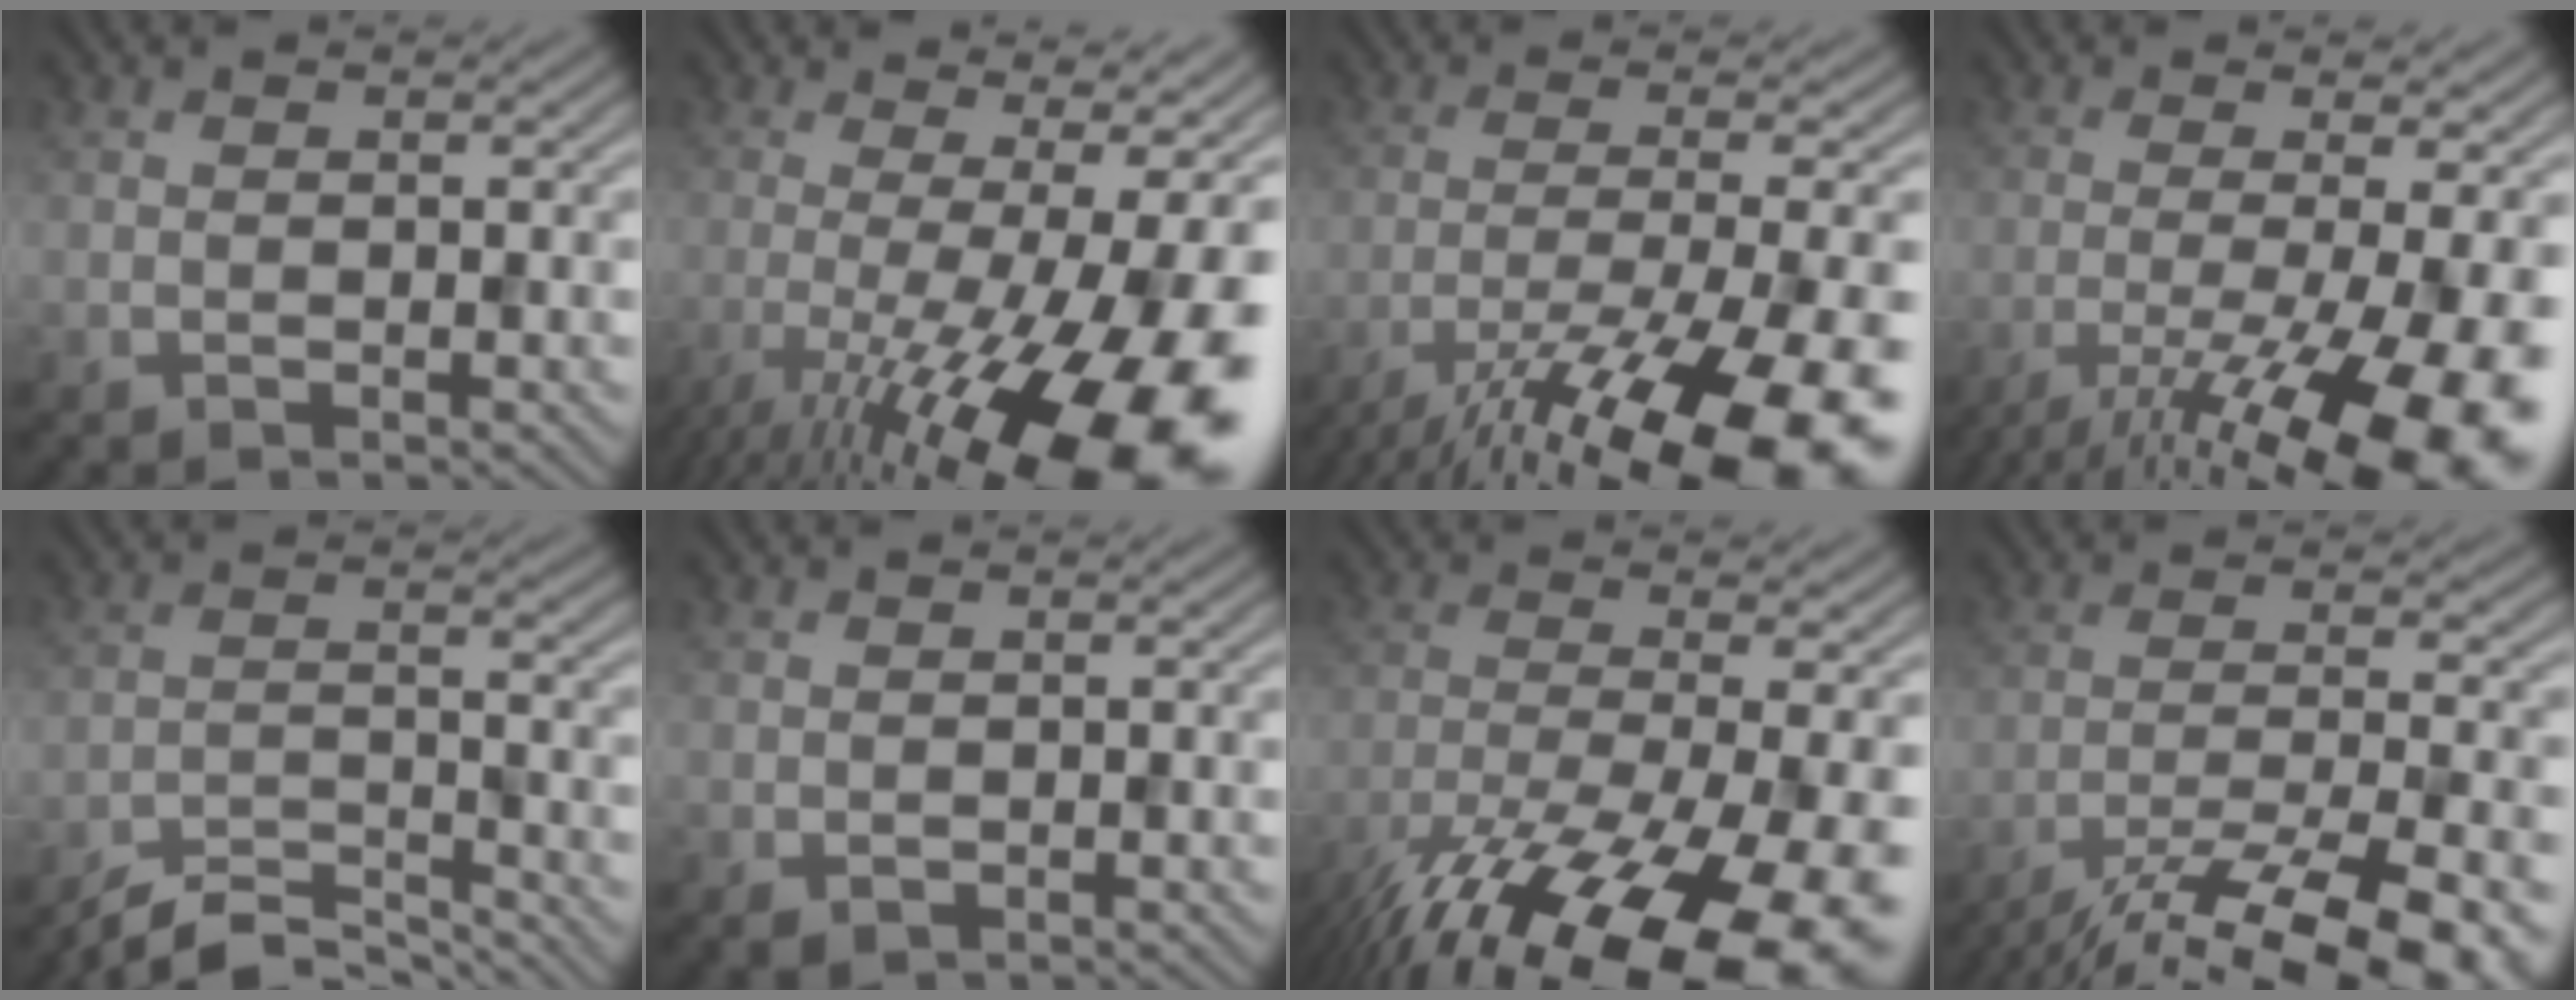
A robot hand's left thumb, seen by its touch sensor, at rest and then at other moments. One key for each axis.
{"total": 19.6, "fx": -6.4, "fy": 5.6, "fz": 17.7, "tx": -0.255, "ty": -0.019, "tz": -0.094}
{"total": 17.4, "fx": -11.1, "fy": 3.8, "fz": 12.8, "tx": -0.211, "ty": -0.030, "tz": -0.172}
{"total": 15.6, "fx": -7.9, "fy": 3.7, "fz": 12.9, "tx": -0.191, "ty": -0.018, "tz": -0.115}
{"total": 6.2, "fx": -5.7, "fy": 1.0, "fz": 2.1, "tx": -0.044, "ty": -0.007, "tz": -0.105}
{"total": 0.6, "fx": 0.1, "fy": 0.5, "fz": 0.3, "tx": -0.008, "ty": -0.003, "tz": 0.006}
{"total": 18.3, "fx": -11.7, "fy": 5.2, "fz": 13.2, "tx": -0.255, "ty": -0.053, "tz": -0.178}
{"total": 17.2, "fx": -13.8, "fy": 3.9, "fz": 9.5, "tx": -0.146, "ty": -0.025, "tz": -0.199}